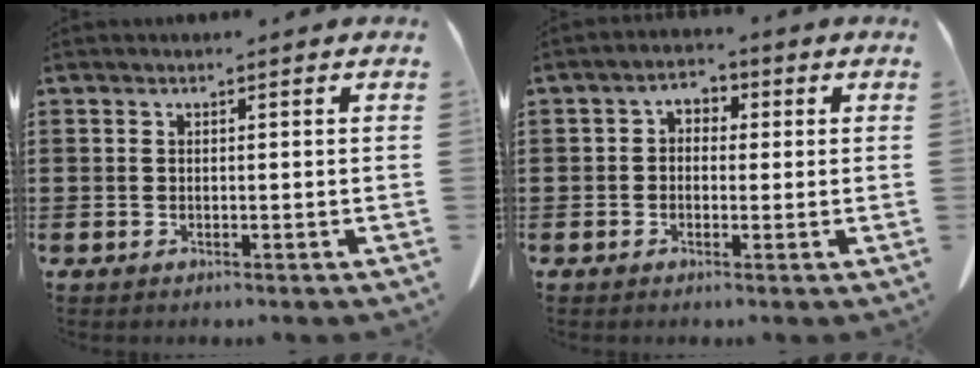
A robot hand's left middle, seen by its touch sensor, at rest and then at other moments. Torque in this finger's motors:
{"motor_torque": [0.12, 0.09, 0.09, 0.02]}